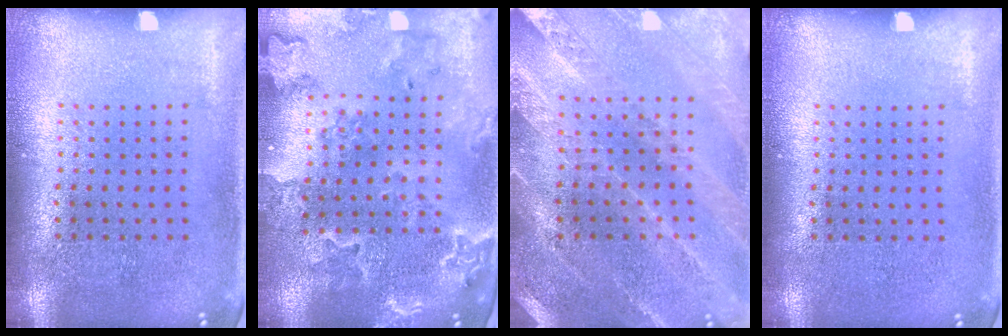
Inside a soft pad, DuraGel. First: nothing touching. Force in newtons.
{"total": 2.0, "press": 2.0, "slide": 0.2}
{"total": 1.5, "press": 1.5, "slide": 0.2}
{"total": 0.0}